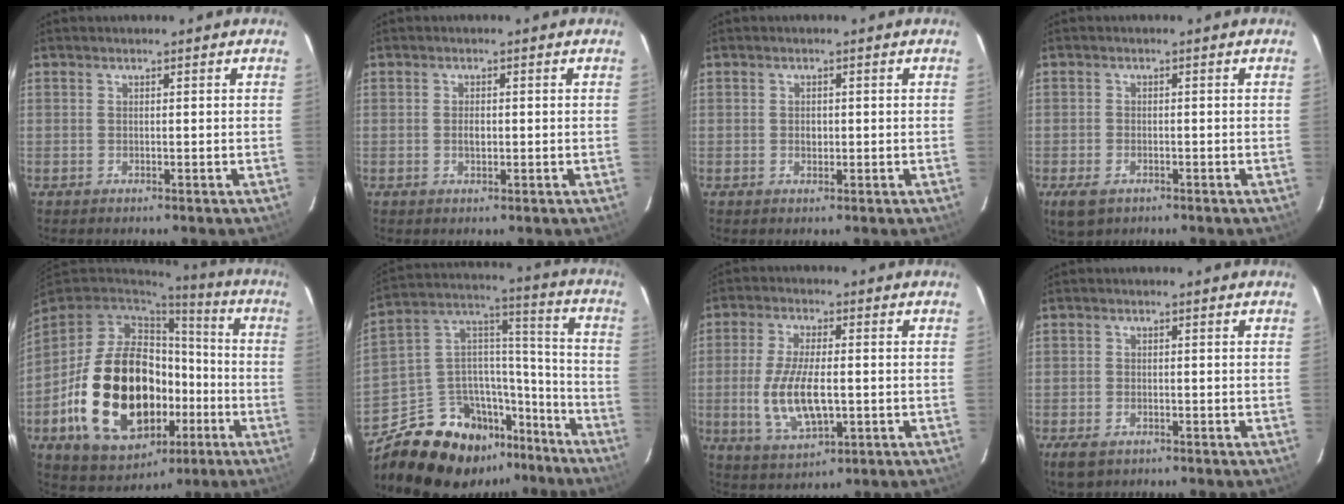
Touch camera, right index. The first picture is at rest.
{"total": 1.8, "force": [-0.2, 1.1, 1.5], "torque": [-0.027, 0.001, -0.003]}
{"total": 1.5, "force": [-0.1, 1.2, 0.9], "torque": [-0.015, 0.003, -0.001]}
{"total": 4.6, "force": [-2.6, 2.9, 2.5], "torque": [-0.058, -0.012, -0.045]}
{"total": 26.6, "force": [-6.3, 16.7, 19.7], "torque": [-0.399, 0.016, -0.073]}
{"total": 20.0, "force": [-14.4, 11.1, 8.2], "torque": [-0.166, 0.070, -0.212]}
{"total": 11.6, "force": [-1.6, 4.7, 10.4], "torque": [-0.214, -0.011, -0.024]}
{"total": 4.5, "force": [-2.8, 2.8, 2.1], "torque": [-0.052, -0.010, -0.047]}